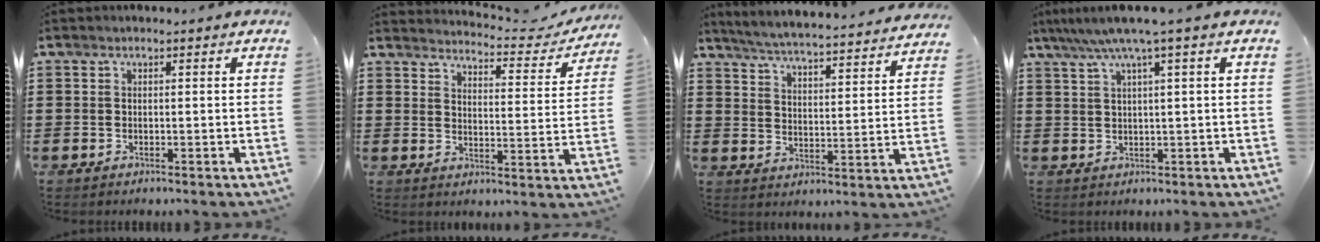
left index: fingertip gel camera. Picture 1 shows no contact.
{"total": 3.8, "force": [3.7, 0.2, 1.1], "torque": [-0.029, -0.033, 0.053]}
{"total": 4.9, "force": [4.8, -0.6, 1.1], "torque": [-0.046, -0.039, 0.077]}
{"total": 4.6, "force": [2.3, -0.5, 3.9], "torque": [-0.080, -0.002, 0.037]}